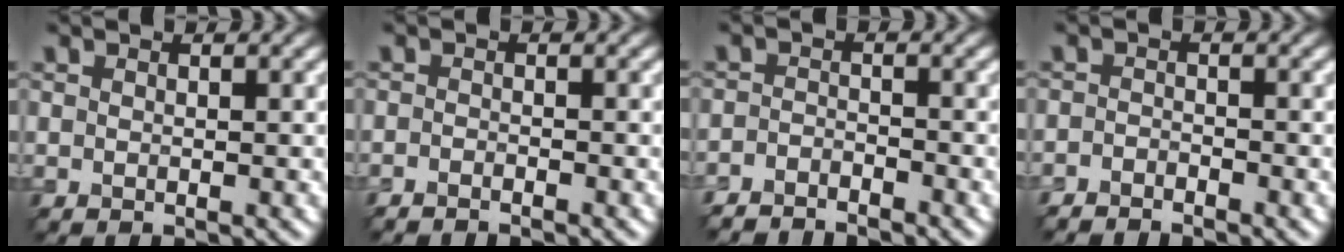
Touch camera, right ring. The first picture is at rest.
{"total": 1.3, "force": [-1.3, -0.1, 0.0], "torque": [-0.001, 0.001, -0.024]}
{"total": 3.3, "force": [-3.3, 0.3, 0.1], "torque": [-0.003, -0.001, -0.064]}
{"total": 2.0, "force": [-2.0, 0.1, -0.1], "torque": [0.002, 0.002, -0.041]}